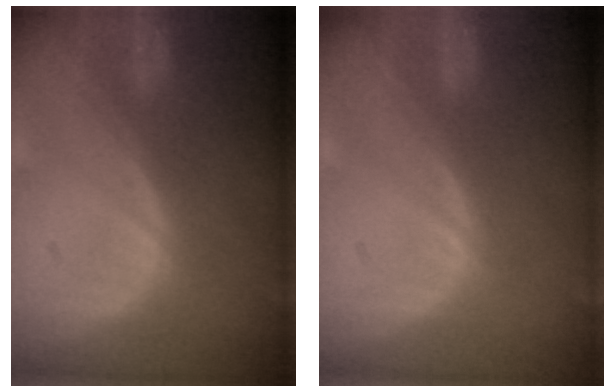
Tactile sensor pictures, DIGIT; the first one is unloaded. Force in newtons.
{"total": 0.0}